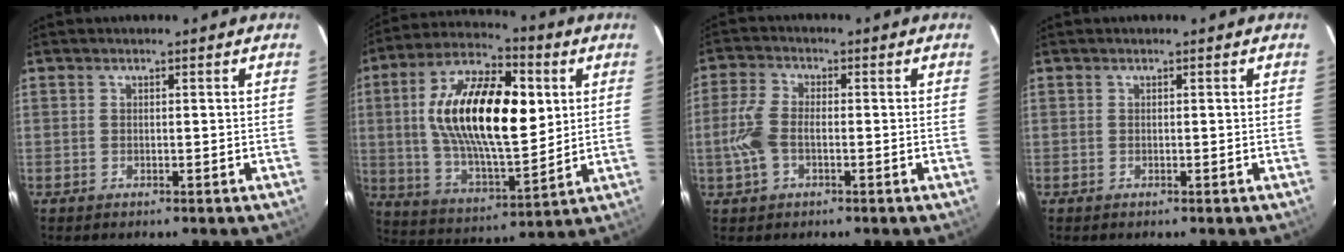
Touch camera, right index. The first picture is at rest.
{"total": 23.4, "force": [4.5, 10.2, 20.6], "torque": [-0.379, 0.023, 0.083]}
{"total": 6.5, "force": [-1.5, 3.5, 5.2], "torque": [-0.123, 0.006, -0.028]}
{"total": 0.0}